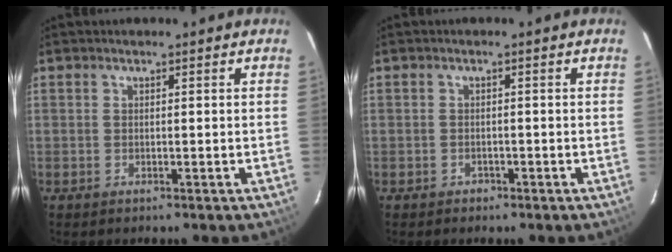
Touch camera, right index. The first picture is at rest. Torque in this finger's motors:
{"motor_torque": [0.04, -0.07, 0.02, -0.02]}